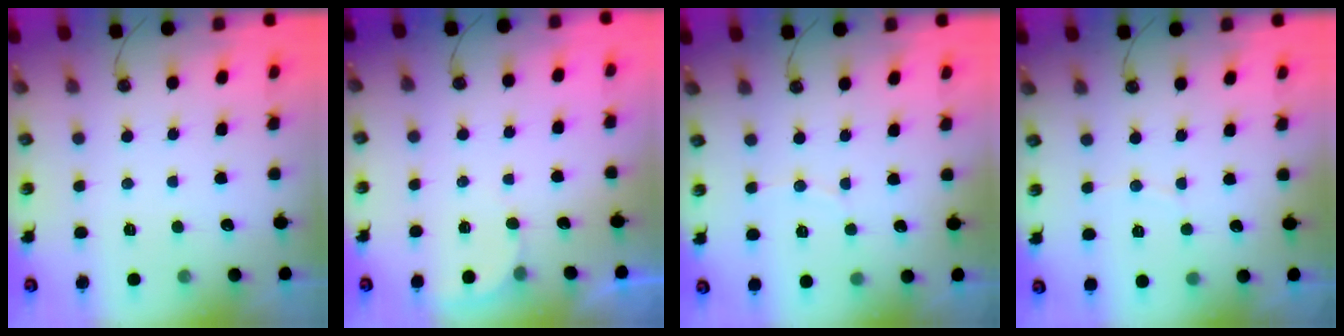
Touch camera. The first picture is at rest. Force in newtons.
{"total": 1.6, "press": 1.6, "slide": 0.0}
{"total": 3.8, "press": 3.7, "slide": 1.0}
{"total": 3.0, "press": 2.9, "slide": 0.7}